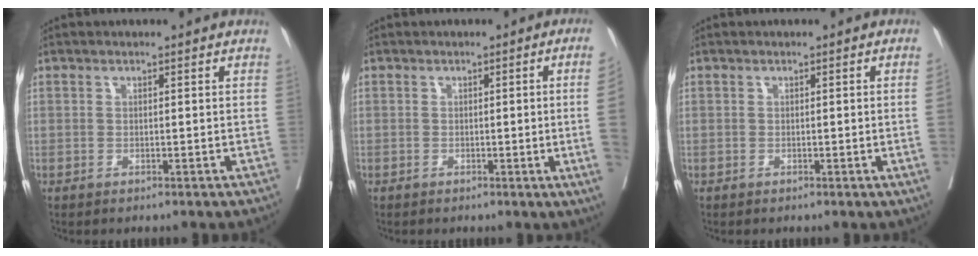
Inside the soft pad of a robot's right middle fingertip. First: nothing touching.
{"total": 8.5, "force": [-1.2, -2.7, 8.0], "torque": [-0.087, -0.019, -0.013]}
{"total": 2.8, "force": [-0.3, -0.8, 2.7], "torque": [-0.043, -0.002, 0.001]}